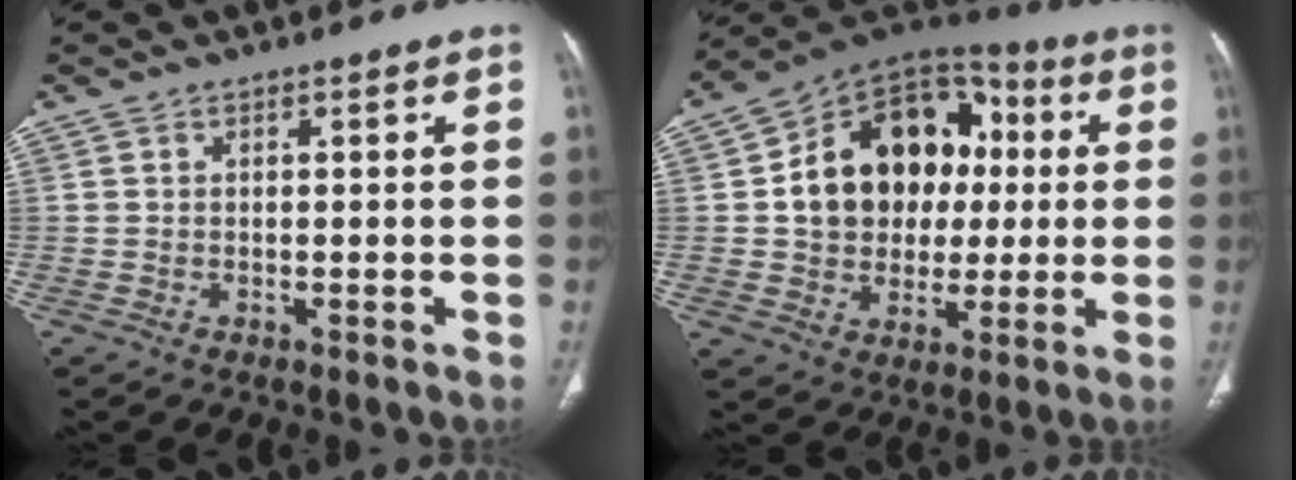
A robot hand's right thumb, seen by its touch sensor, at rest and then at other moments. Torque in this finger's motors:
{"motor_torque": [1.16, 3.82, 0.16, 0.10, 0.16]}